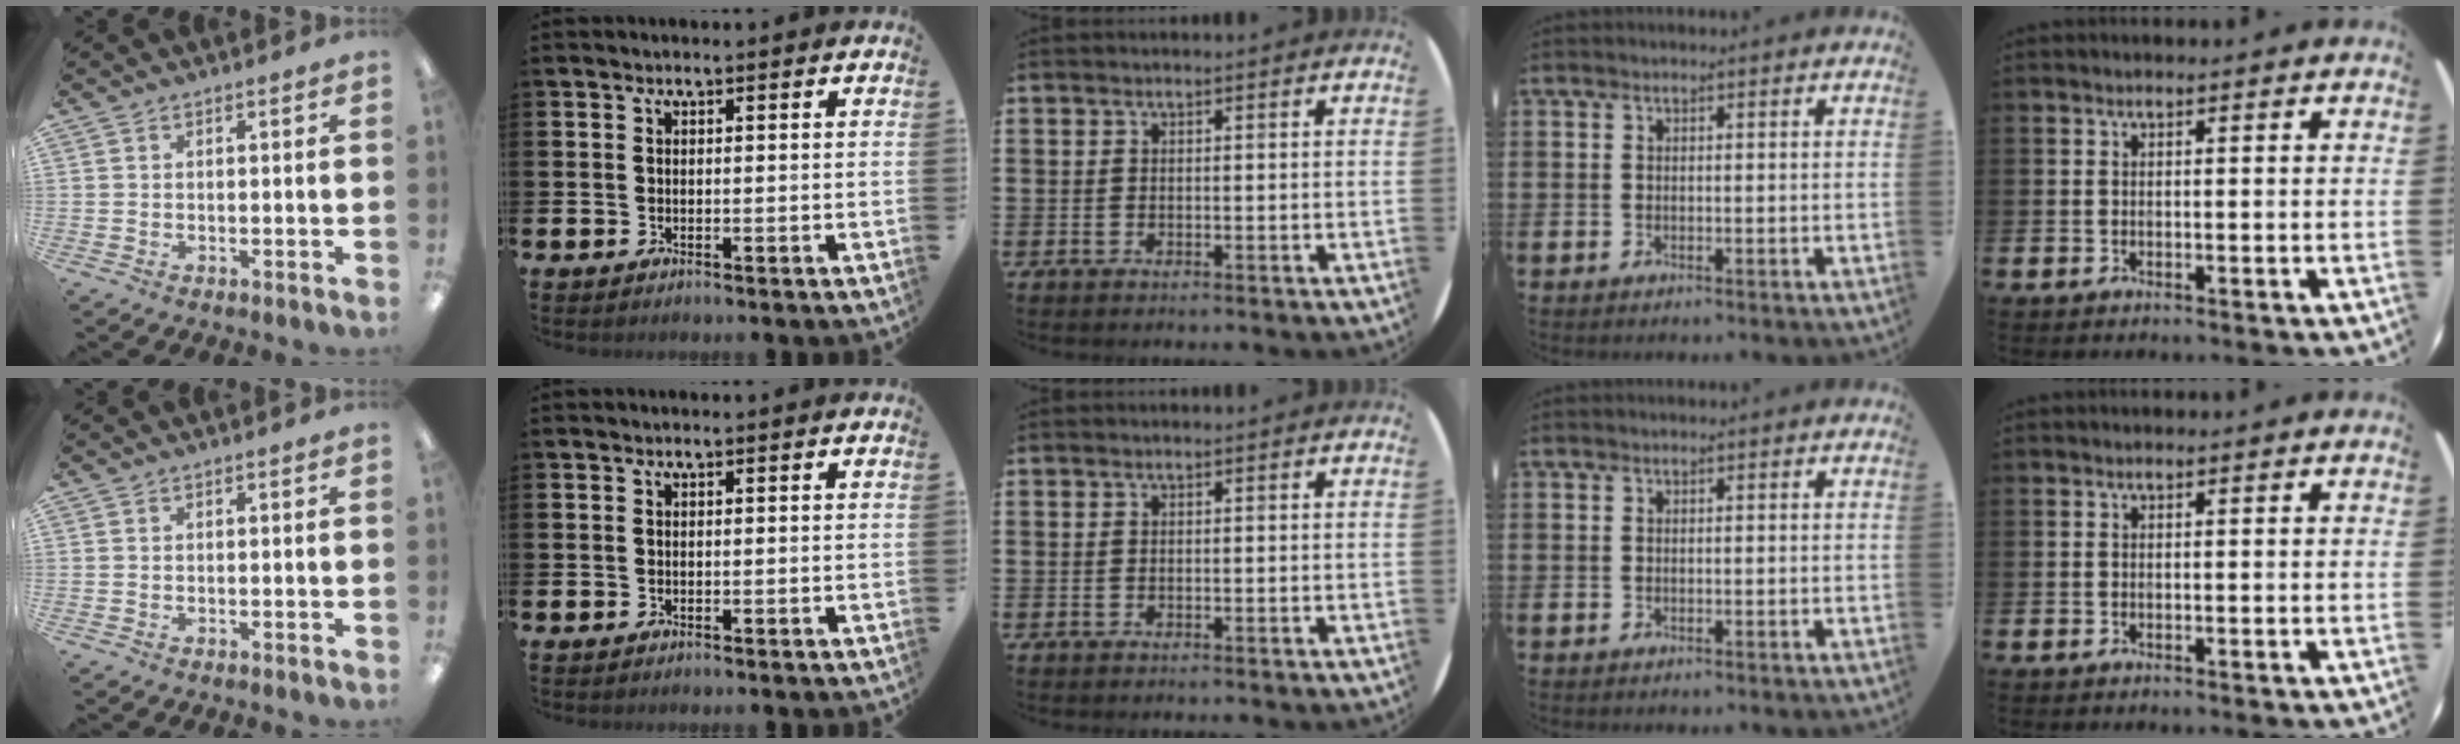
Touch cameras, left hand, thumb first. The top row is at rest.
{}